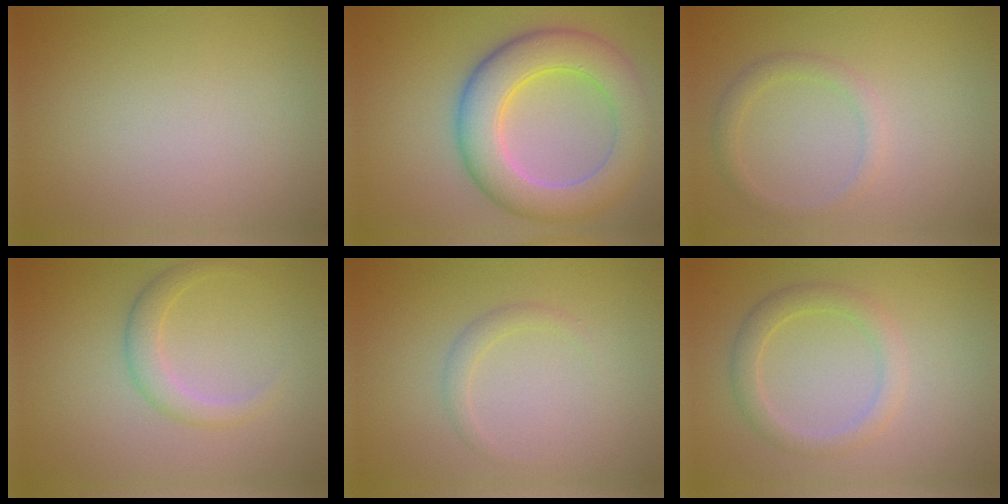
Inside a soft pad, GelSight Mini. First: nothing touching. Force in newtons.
{"total": 8.3, "press": 8.3, "slide": 0.4}
{"total": 1.7, "press": 1.7, "slide": 0.2}
{"total": 2.2, "press": 2.2, "slide": 0.1}
{"total": 1.2, "press": 1.1, "slide": 0.2}
{"total": 2.5, "press": 2.5, "slide": 0.0}